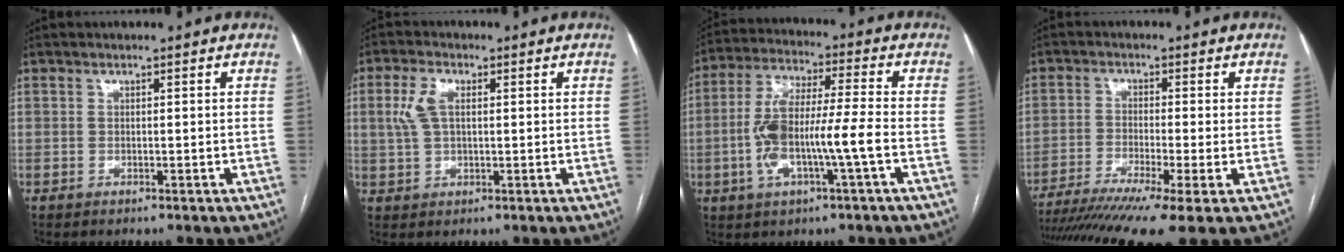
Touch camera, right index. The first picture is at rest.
{"total": 4.8, "force": [1.1, 2.4, 4.0], "torque": [-0.104, 0.016, 0.025]}
{"total": 11.4, "force": [-2.7, 1.2, 11.0], "torque": [-0.226, 0.013, -0.052]}
{"total": 13.8, "force": [-9.8, 0.2, 9.7], "torque": [-0.164, -0.026, -0.159]}